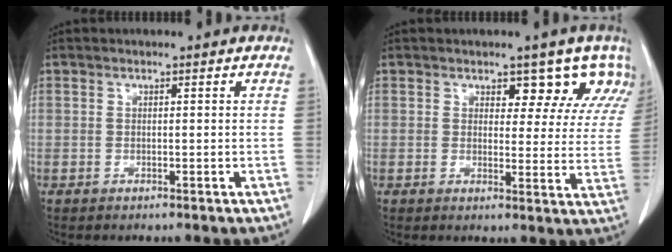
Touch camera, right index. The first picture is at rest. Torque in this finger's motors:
{"motor_torque": [0.23, 0.24, 0.08, 0.01]}